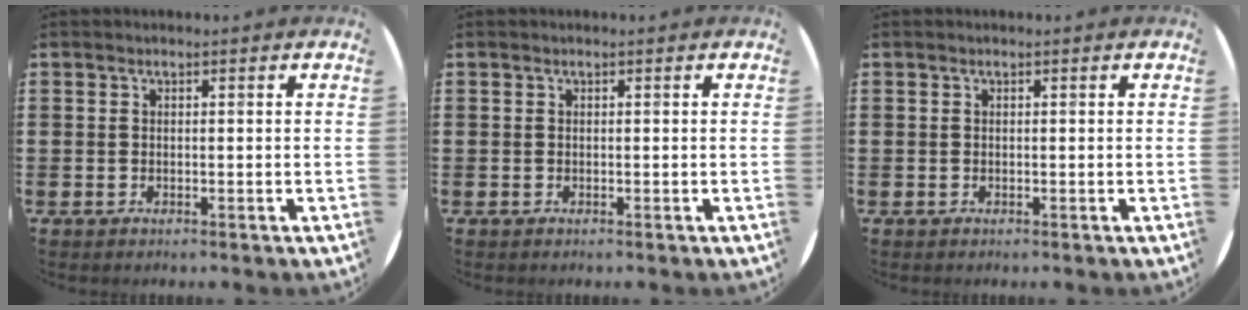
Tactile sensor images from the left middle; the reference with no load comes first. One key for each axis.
{"total": 0.0}
{"total": 0.0}